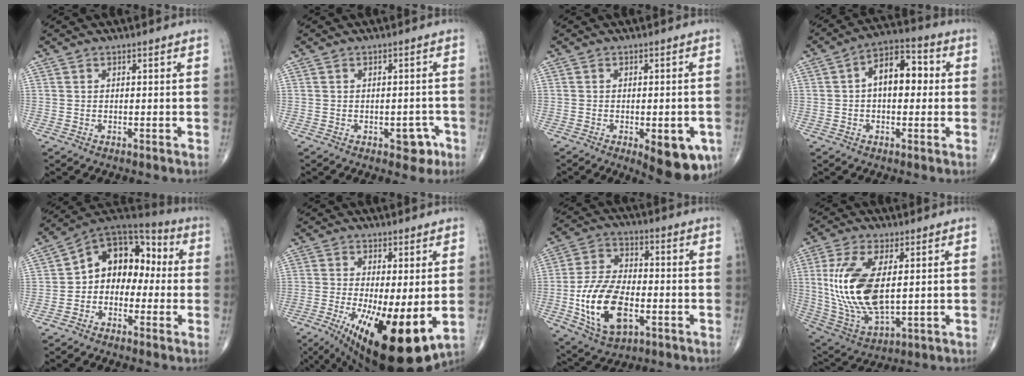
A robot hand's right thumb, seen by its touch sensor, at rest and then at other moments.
{"total": 3.9, "force": [-1.9, 2.4, 2.4], "torque": [-0.006, 0.015, -0.022]}
{"total": 10.6, "force": [-4.2, 4.1, 8.9], "torque": [-0.088, -0.001, -0.046]}
{"total": 9.9, "force": [0.8, 5.8, 8.0], "torque": [-0.101, 0.029, 0.003]}
{"total": 12.8, "force": [-0.7, 9.4, 8.5], "torque": [-0.083, 0.052, -0.032]}
{"total": 17.0, "force": [-3.9, 5.5, 15.6], "torque": [-0.243, -0.028, -0.043]}
{"total": 15.8, "force": [-4.0, 8.7, 12.6], "torque": [-0.231, 0.012, -0.070]}
{"total": 16.7, "force": [2.2, 7.8, 14.6], "torque": [-0.312, -0.016, 0.055]}